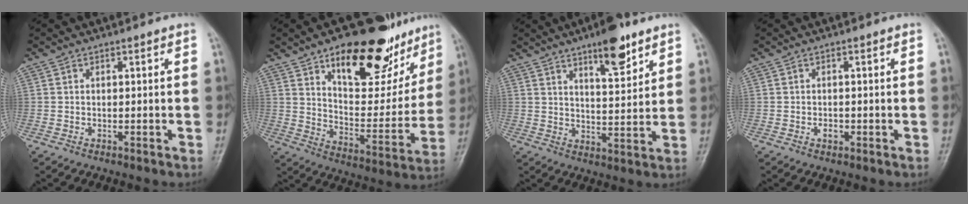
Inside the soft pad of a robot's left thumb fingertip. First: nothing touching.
{"total": 24.5, "force": [15.4, 11.2, 15.4], "torque": [-0.159, -0.064, 0.232]}
{"total": 9.8, "force": [6.4, 3.0, 6.8], "torque": [-0.085, -0.040, 0.099]}
{"total": 1.5, "force": [-0.5, 1.1, 0.9], "torque": [-0.009, 0.002, -0.008]}